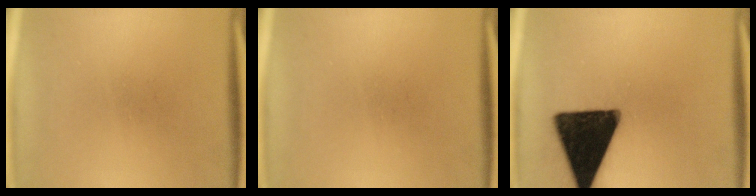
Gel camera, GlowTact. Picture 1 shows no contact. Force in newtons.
{"total": 0.0}
{"total": 18.8}